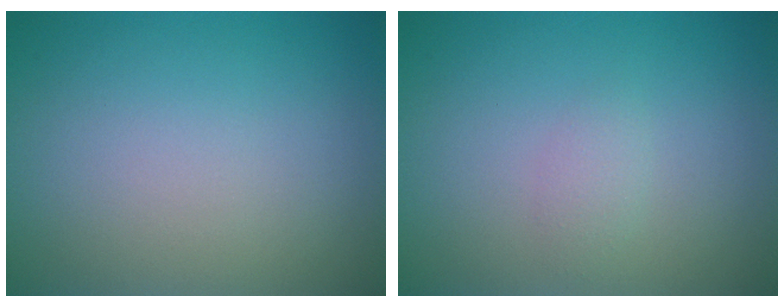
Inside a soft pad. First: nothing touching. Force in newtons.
{"total": 1.0, "press": 1.0, "slide": 0.1}